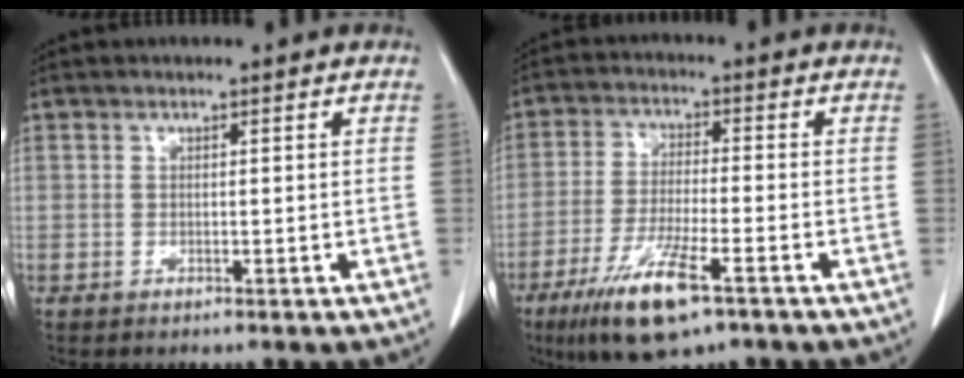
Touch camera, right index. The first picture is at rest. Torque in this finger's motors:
{"motor_torque": [1.23, -0.91, 0.53, 0.15]}